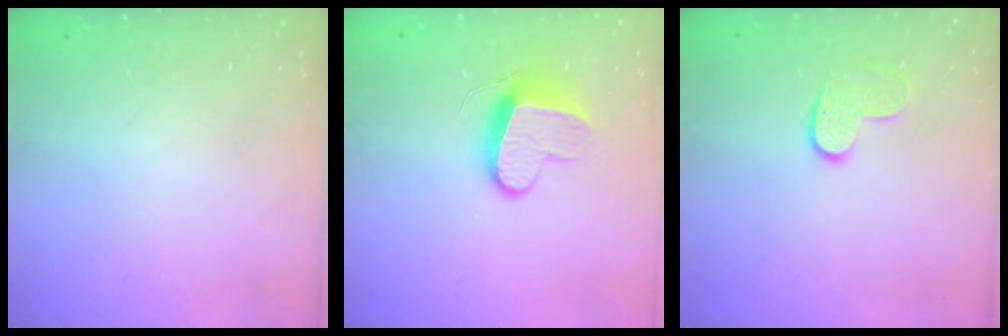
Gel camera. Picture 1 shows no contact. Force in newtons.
{"total": 10.3, "press": 10.2, "slide": 1.2}
{"total": 6.1, "press": 6.1, "slide": 0.4}